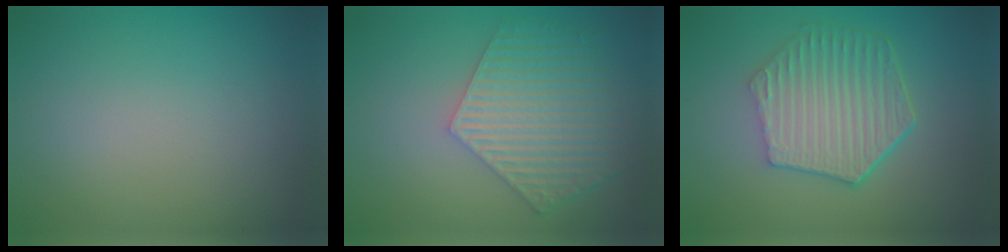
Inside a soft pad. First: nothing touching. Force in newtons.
{"total": 5.9, "press": 4.6, "slide": 3.6}
{"total": 6.1, "press": 4.5, "slide": 4.0}